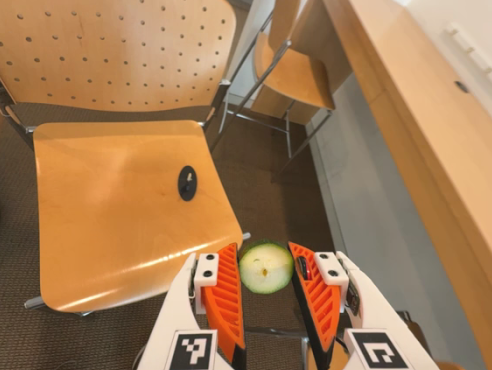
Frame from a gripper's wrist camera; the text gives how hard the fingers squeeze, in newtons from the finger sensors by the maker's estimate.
{"total": 7.6, "left": 7.2, "right": 8.0}